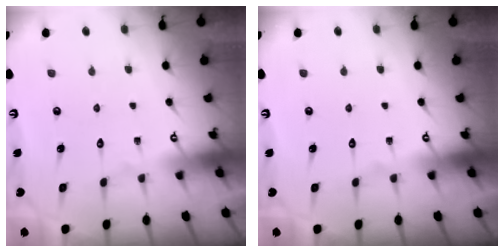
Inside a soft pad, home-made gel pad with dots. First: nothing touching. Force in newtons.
{"total": 0.0}